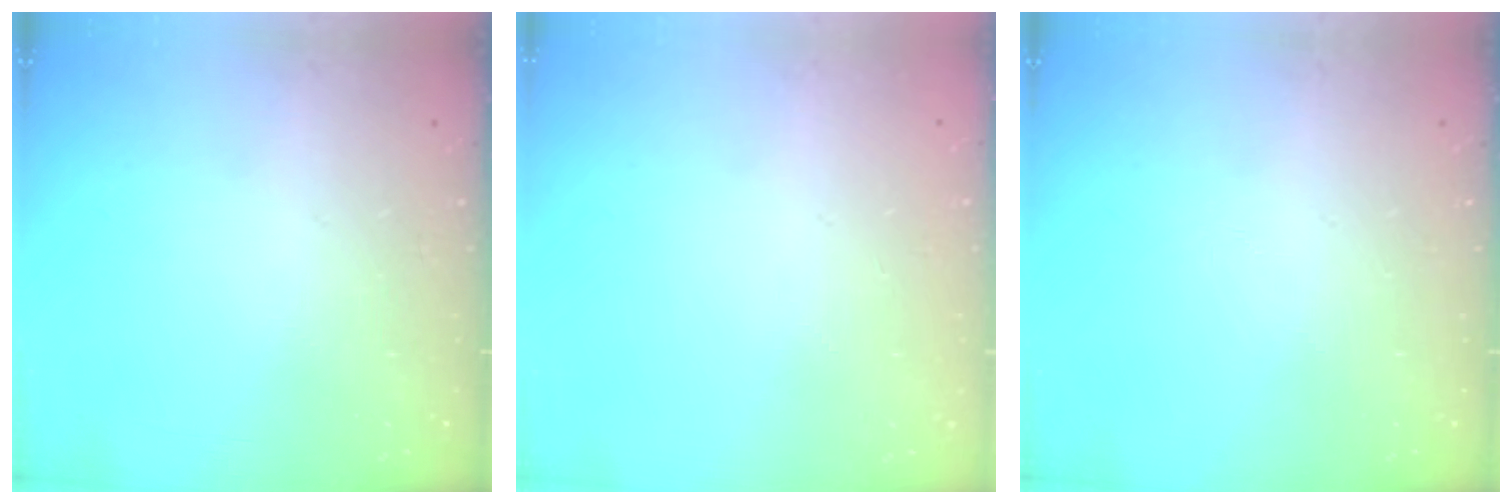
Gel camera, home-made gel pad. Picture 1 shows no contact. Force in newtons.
{"total": 0.7, "press": 0.6, "slide": 0.3}
{"total": 0.0}